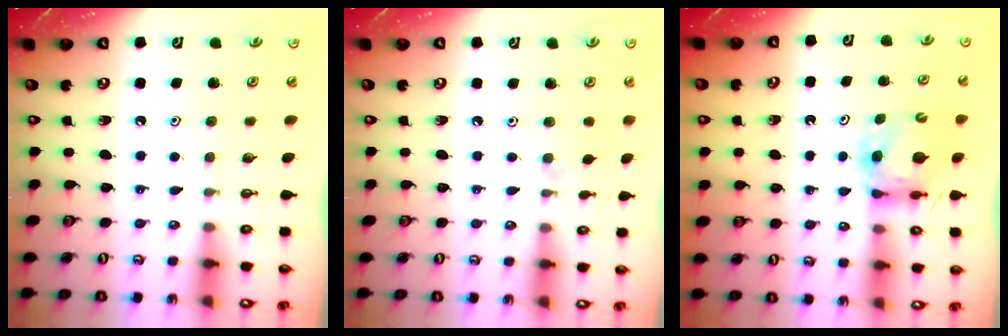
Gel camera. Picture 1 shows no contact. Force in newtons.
{"total": 3.2, "press": 3.2, "slide": 0.4}
{"total": 5.6, "press": 5.6, "slide": 0.6}